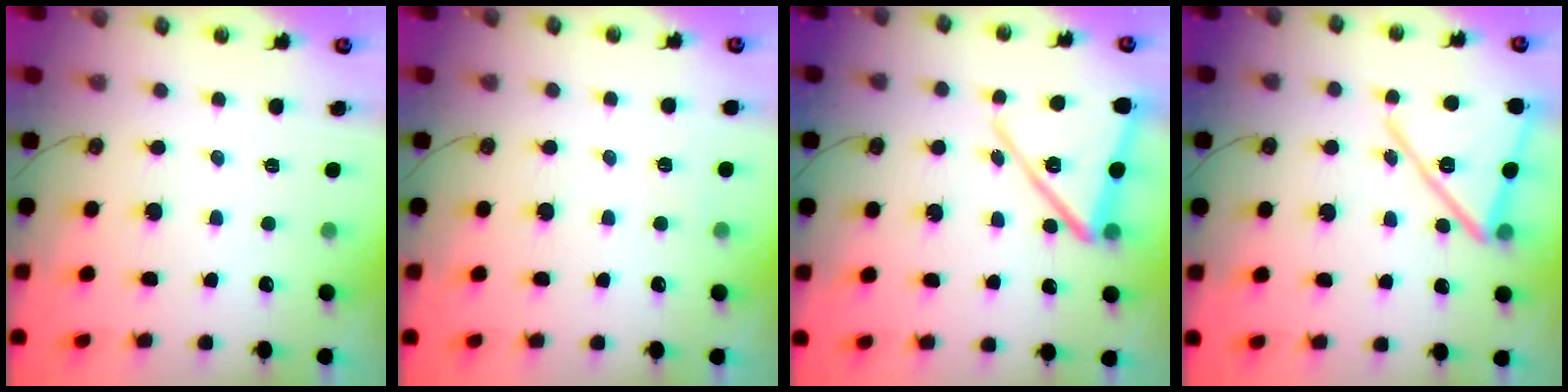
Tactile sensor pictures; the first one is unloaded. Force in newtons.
{"total": 3.6, "press": 2.8, "slide": 2.4}
{"total": 17.7, "press": 17.5, "slide": 2.6}
{"total": 18.5, "press": 18.5, "slide": 1.2}